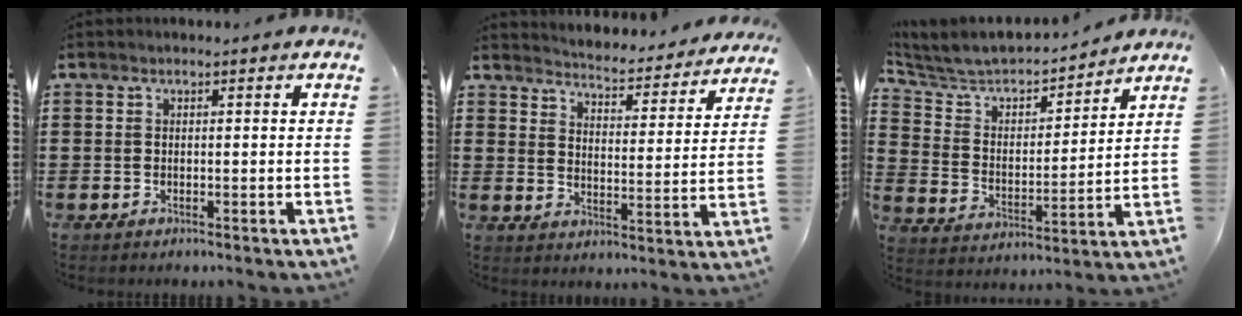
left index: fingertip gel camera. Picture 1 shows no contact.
{"total": 4.1, "force": [4.1, -0.2, 0.2], "torque": [-0.021, -0.046, 0.062]}
{"total": 5.3, "force": [4.9, 1.6, 1.3], "torque": [-0.057, -0.037, 0.077]}